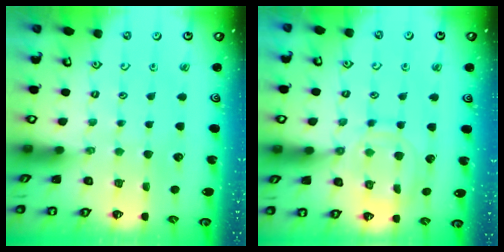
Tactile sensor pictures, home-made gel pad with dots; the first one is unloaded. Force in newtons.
{"total": 12.3, "press": 12.2, "slide": 0.8}